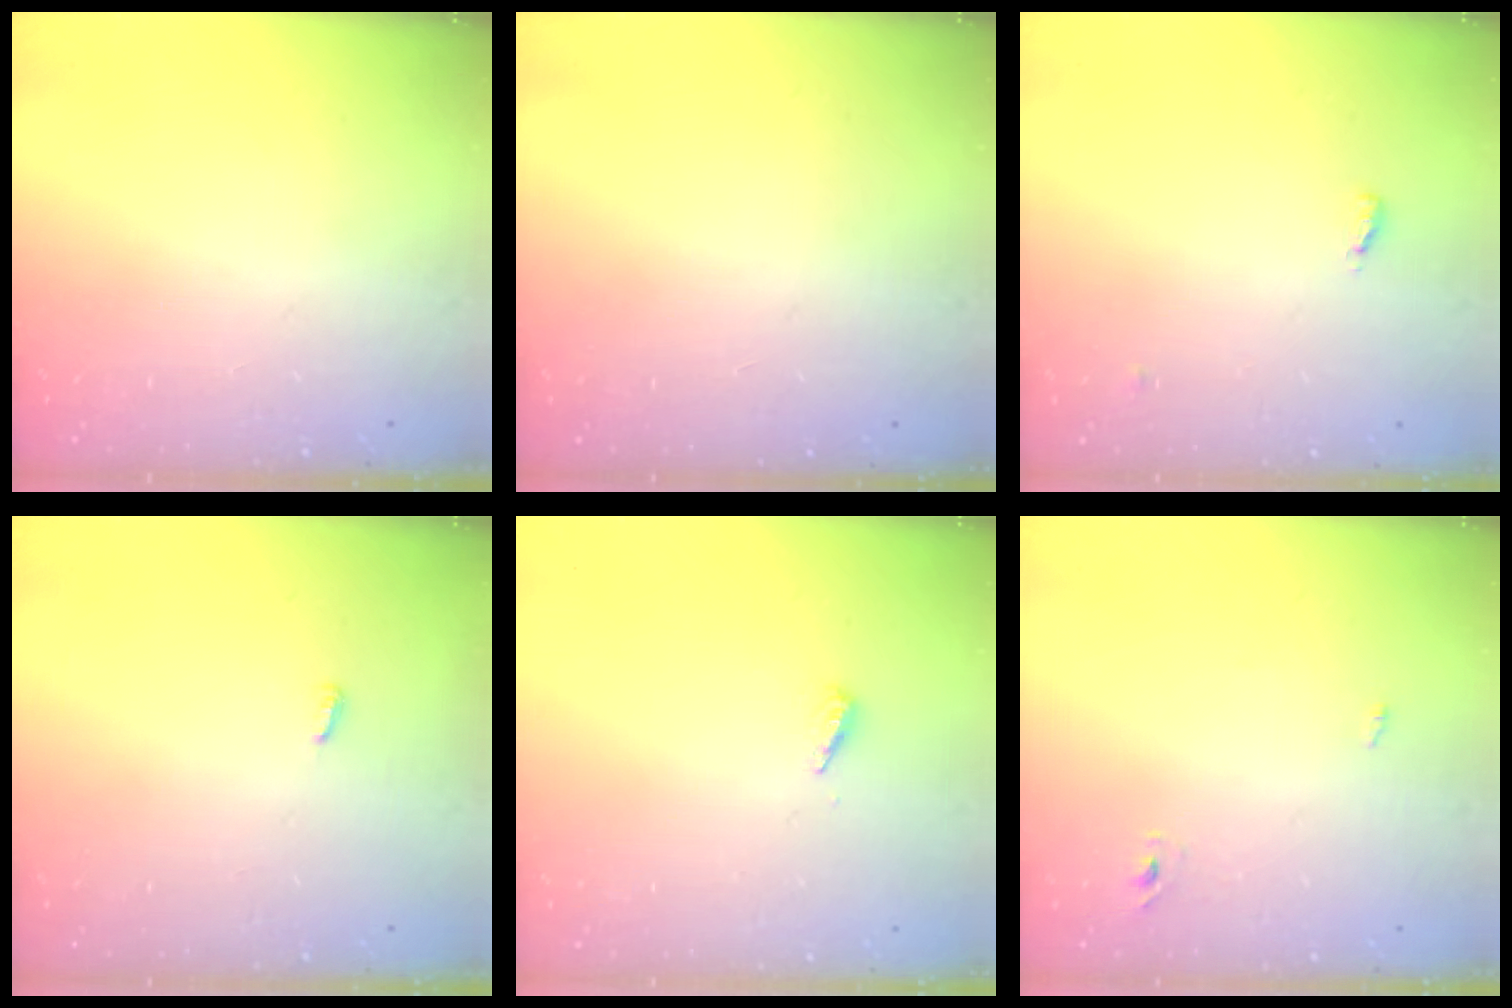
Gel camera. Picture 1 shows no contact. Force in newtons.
{"total": 1.1, "press": 0.9, "slide": 0.6}
{"total": 3.4, "press": 3.2, "slide": 1.2}
{"total": 2.6, "press": 2.6, "slide": 0.2}
{"total": 2.9, "press": 2.9, "slide": 0.3}
{"total": 2.3, "press": 2.1, "slide": 1.0}